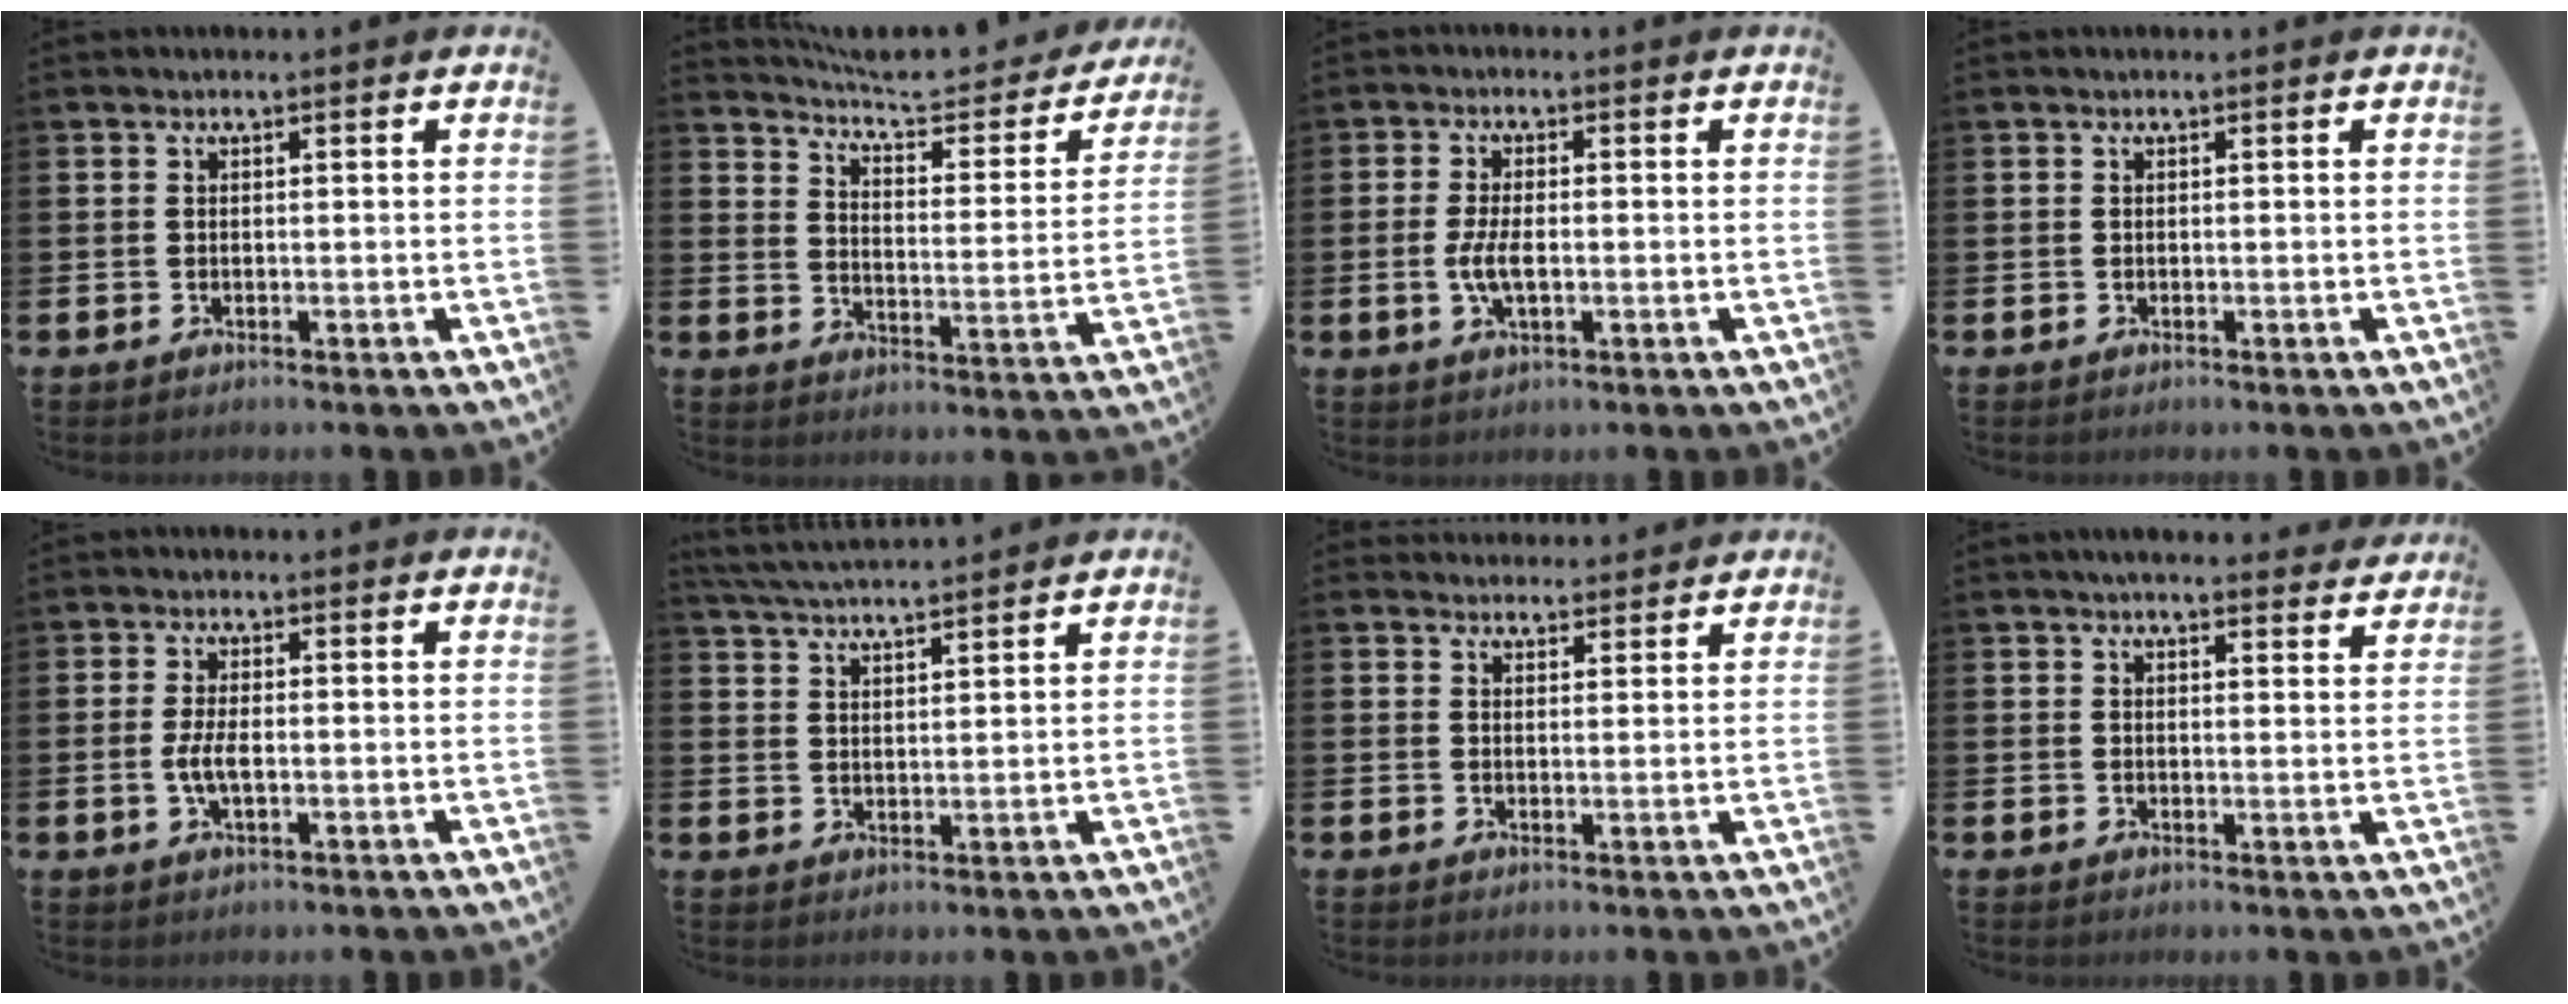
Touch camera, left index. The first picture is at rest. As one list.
[{"total": 5.9, "force": [5.3, 1.6, 2.1], "torque": [-0.058, -0.042, 0.083]}, {"total": 4.1, "force": [-0.4, 1.7, 3.7], "torque": [-0.067, -0.002, -0.011]}, {"total": 0.0}, {"total": 3.4, "force": [-0.4, 1.3, 3.1], "torque": [-0.055, -0.004, -0.012]}, {"total": 4.4, "force": [4.3, 0.0, 0.4], "torque": [-0.023, -0.027, 0.076]}, {"total": 2.9, "force": [2.7, 0.8, -0.2], "torque": [0.012, -0.015, 0.048]}, {"total": 3.5, "force": [3.4, 0.4, 0.7], "torque": [-0.007, -0.019, 0.059]}]